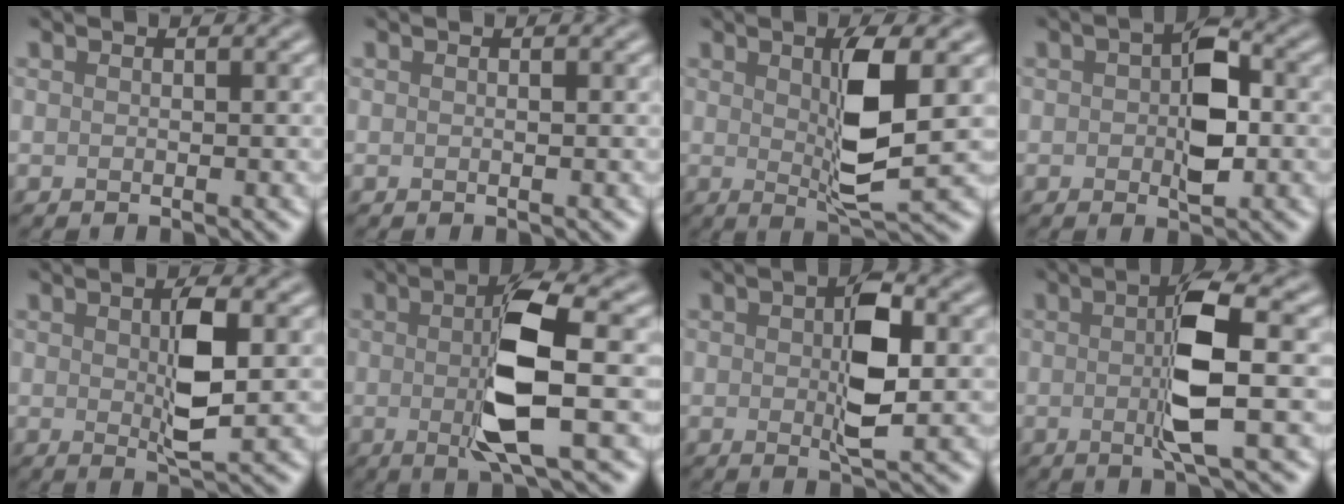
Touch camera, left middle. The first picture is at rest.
{"total": 0.0}
{"total": 5.6, "force": [0.8, 1.2, 5.4], "torque": [-0.098, -0.008, 0.015]}
{"total": 5.1, "force": [0.0, 2.6, 4.4], "torque": [-0.063, 0.003, -0.002]}
{"total": 4.3, "force": [0.4, 1.2, 4.1], "torque": [-0.074, -0.001, 0.008]}
{"total": 7.2, "force": [-0.2, 1.5, 7.0], "torque": [-0.129, -0.005, -0.005]}
{"total": 5.3, "force": [0.1, 2.1, 4.8], "torque": [-0.080, 0.003, 0.001]}
{"total": 5.7, "force": [-0.1, 0.9, 5.7], "torque": [-0.107, 0.000, -0.003]}